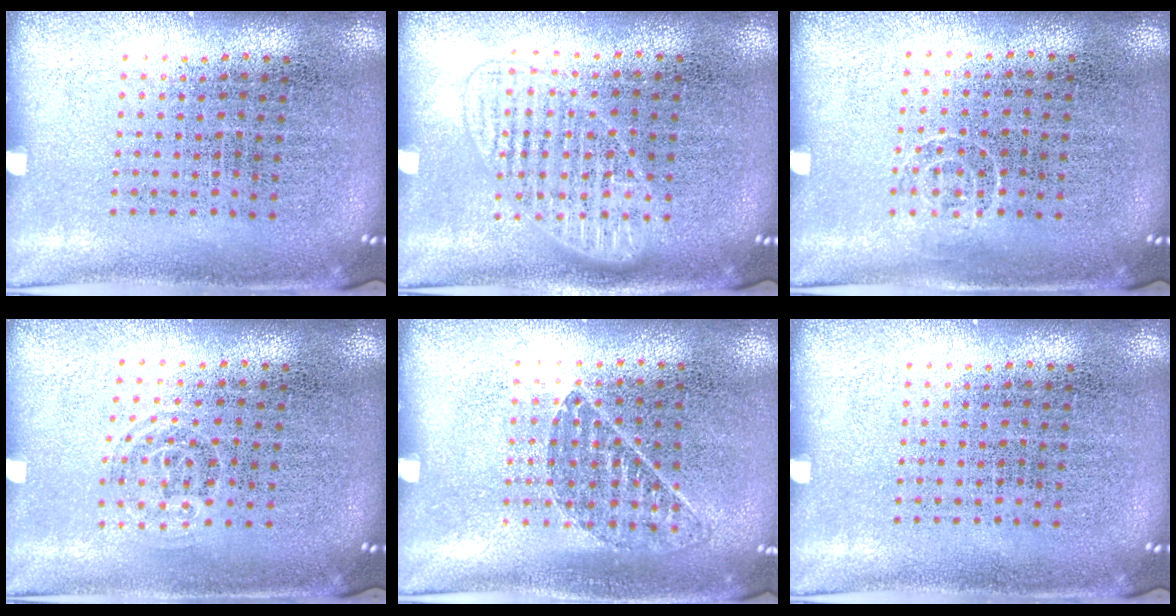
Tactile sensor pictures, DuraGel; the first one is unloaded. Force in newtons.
{"total": 1.2, "press": 1.2, "slide": 0.2}
{"total": 0.6, "press": 0.4, "slide": 0.4}
{"total": 0.8, "press": 0.5, "slide": 0.5}
{"total": 0.8, "press": 0.7, "slide": 0.3}
{"total": 0.0}